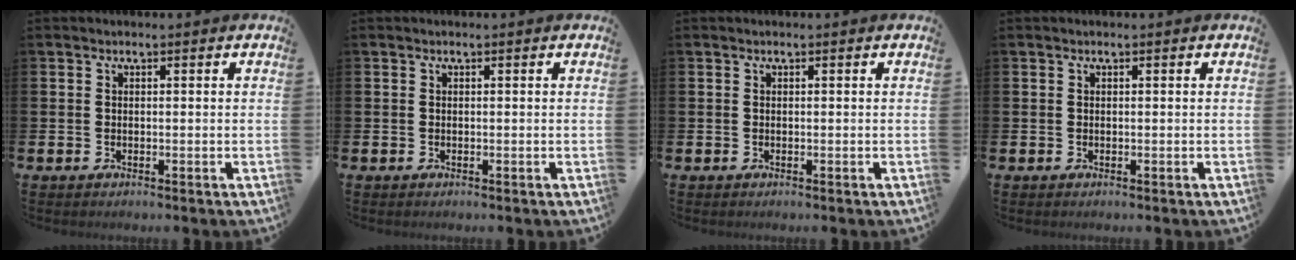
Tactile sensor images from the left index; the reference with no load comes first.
{"total": 0.0}
{"total": 0.0}
{"total": 0.0}